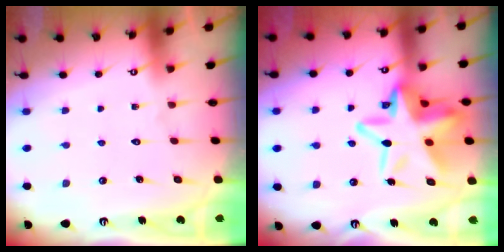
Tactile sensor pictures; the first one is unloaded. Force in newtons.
{"total": 18.1, "press": 17.9, "slide": 2.8}